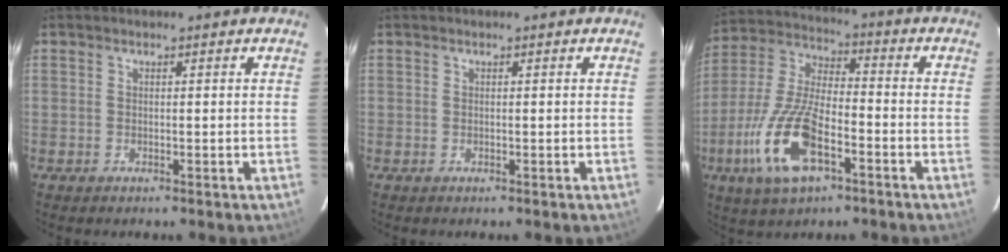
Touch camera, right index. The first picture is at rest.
{"total": 0.0}
{"total": 16.6, "force": [-7.2, 6.5, 13.5], "torque": [-0.299, -0.013, -0.140]}